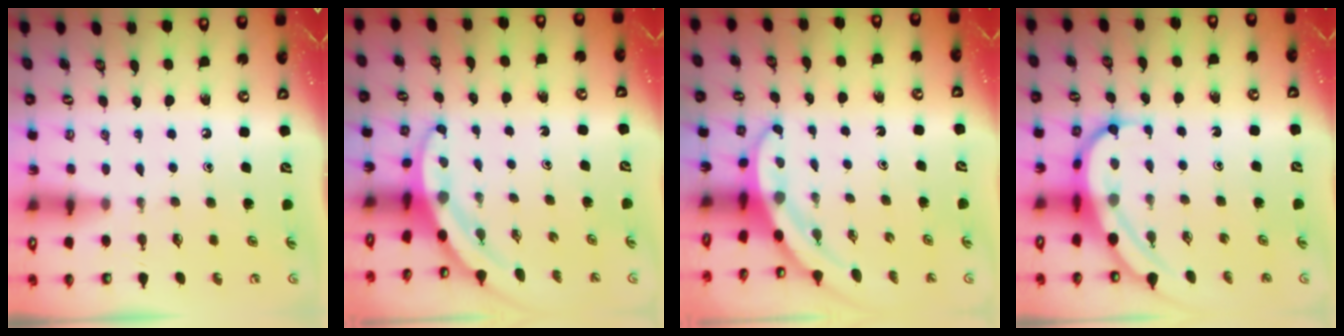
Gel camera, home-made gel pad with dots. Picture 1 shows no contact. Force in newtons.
{"total": 3.4, "press": 3.4, "slide": 0.1}
{"total": 3.5, "press": 3.5, "slide": 0.2}
{"total": 6.5, "press": 6.4, "slide": 0.7}